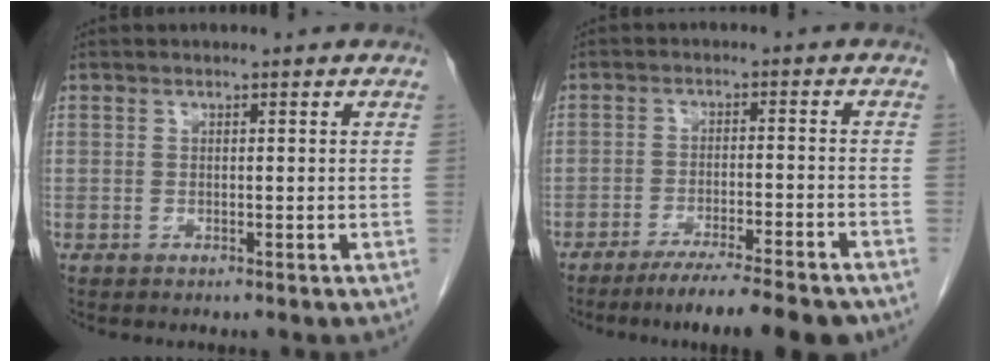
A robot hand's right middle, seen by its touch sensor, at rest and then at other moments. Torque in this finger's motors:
{"motor_torque": [1.10, -1.04, 0.11, 0.07]}